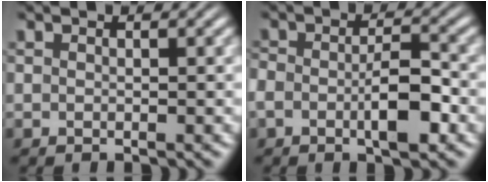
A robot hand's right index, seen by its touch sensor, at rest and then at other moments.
{"total": 4.7, "force": [-1.1, 2.6, 3.7], "torque": [-0.070, 0.000, -0.027]}